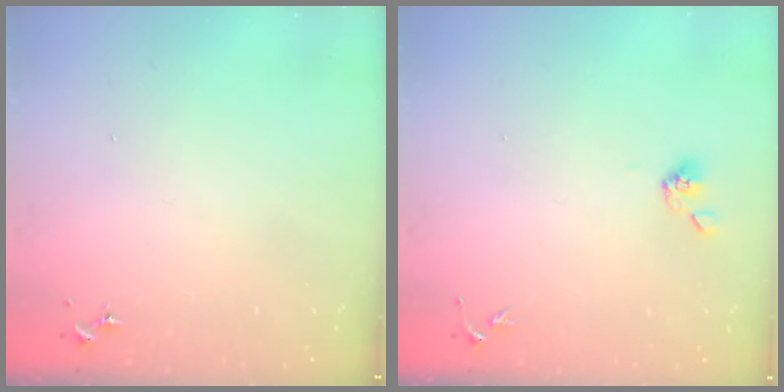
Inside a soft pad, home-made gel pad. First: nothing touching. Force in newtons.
{"total": 5.0, "press": 4.7, "slide": 1.7}